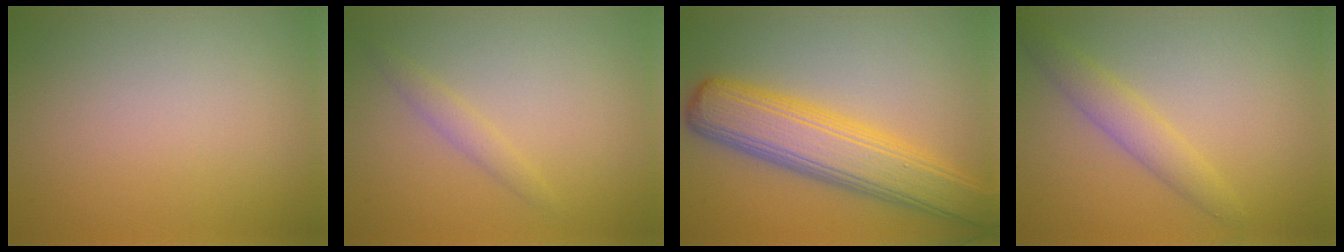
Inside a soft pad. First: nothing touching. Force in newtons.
{"total": 1.1, "press": 1.1, "slide": 0.1}
{"total": 8.0, "press": 8.0, "slide": 0.2}
{"total": 2.6, "press": 2.6, "slide": 0.0}